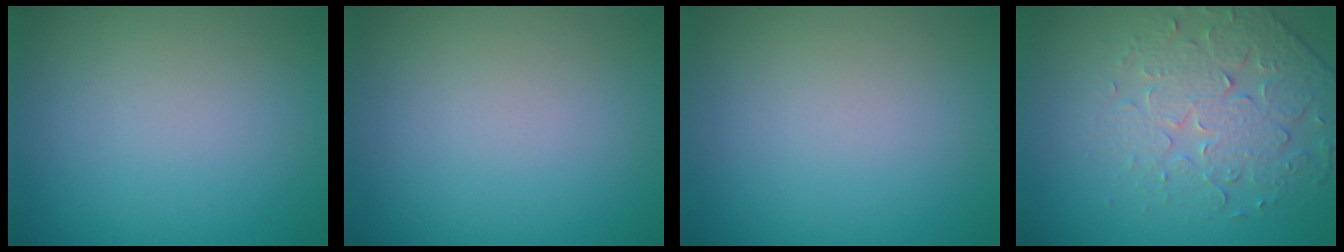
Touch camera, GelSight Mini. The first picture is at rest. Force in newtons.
{"total": 0.0}
{"total": 0.0}
{"total": 4.3, "press": 4.0, "slide": 1.8}